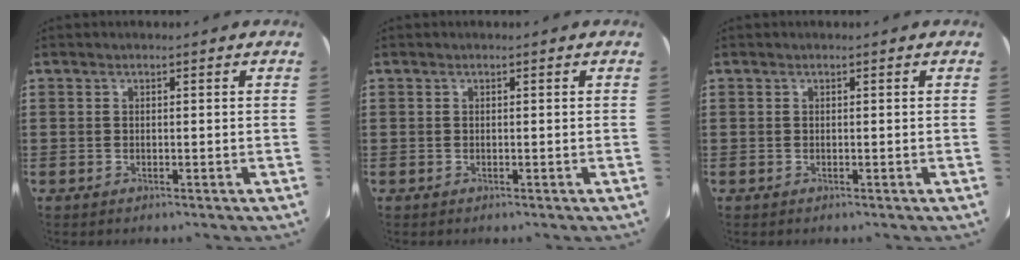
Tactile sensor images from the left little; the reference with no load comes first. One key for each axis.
{"total": 0.0}
{"total": 0.0}